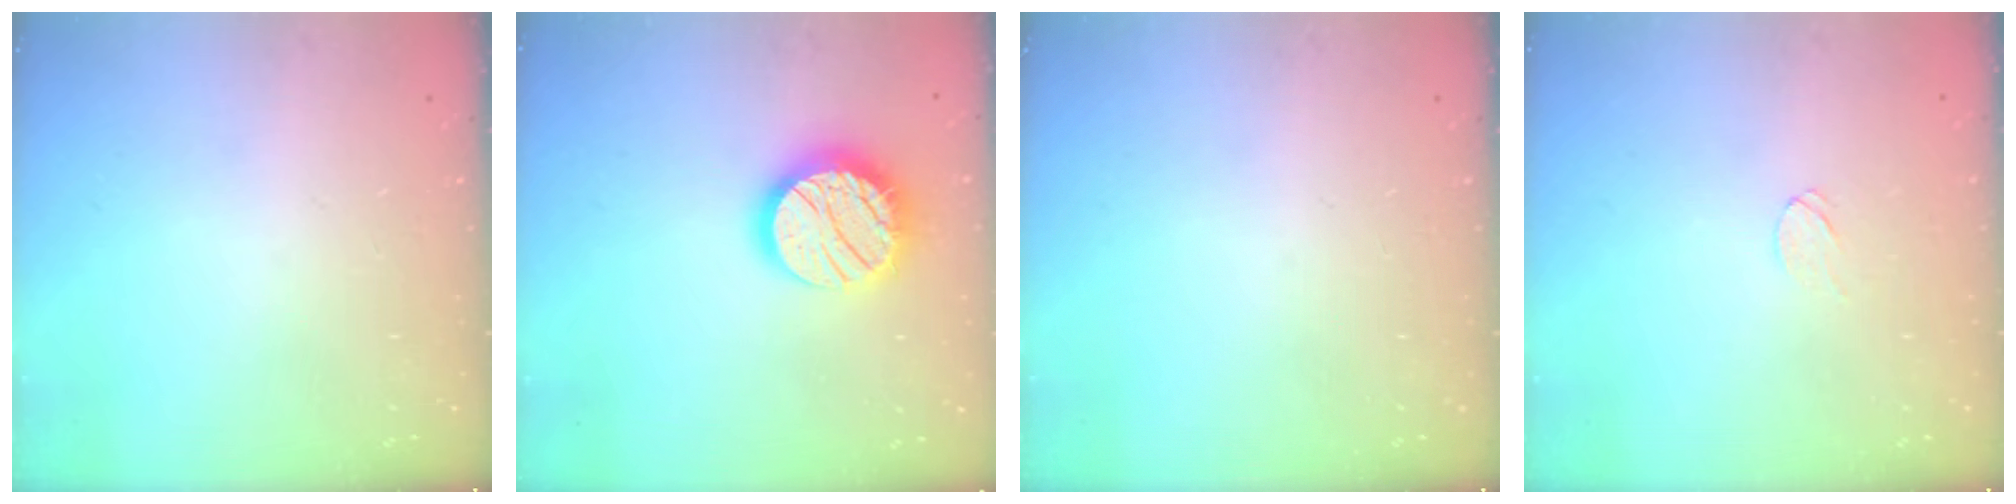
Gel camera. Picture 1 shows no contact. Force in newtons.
{"total": 16.6, "press": 16.6, "slide": 1.1}
{"total": 0.0}
{"total": 3.4, "press": 3.4, "slide": 0.3}